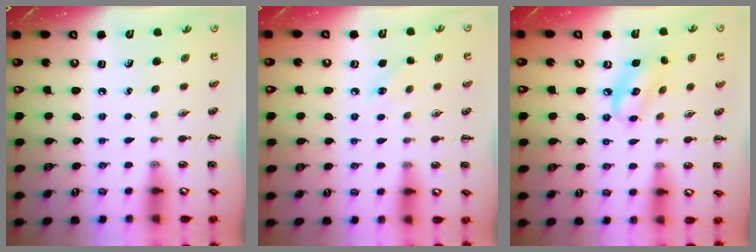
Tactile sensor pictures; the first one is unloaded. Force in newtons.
{"total": 3.9, "press": 3.7, "slide": 0.9}
{"total": 8.4, "press": 8.3, "slide": 0.6}